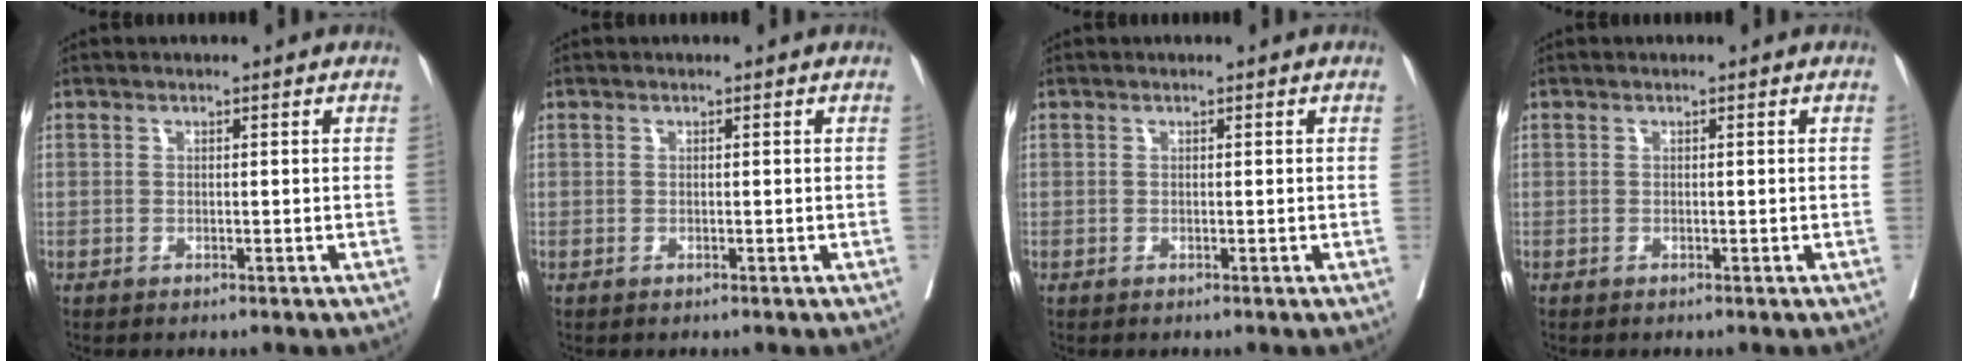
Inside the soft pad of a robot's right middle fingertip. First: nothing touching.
{"total": 0.0}
{"total": 0.0}
{"total": 0.0}